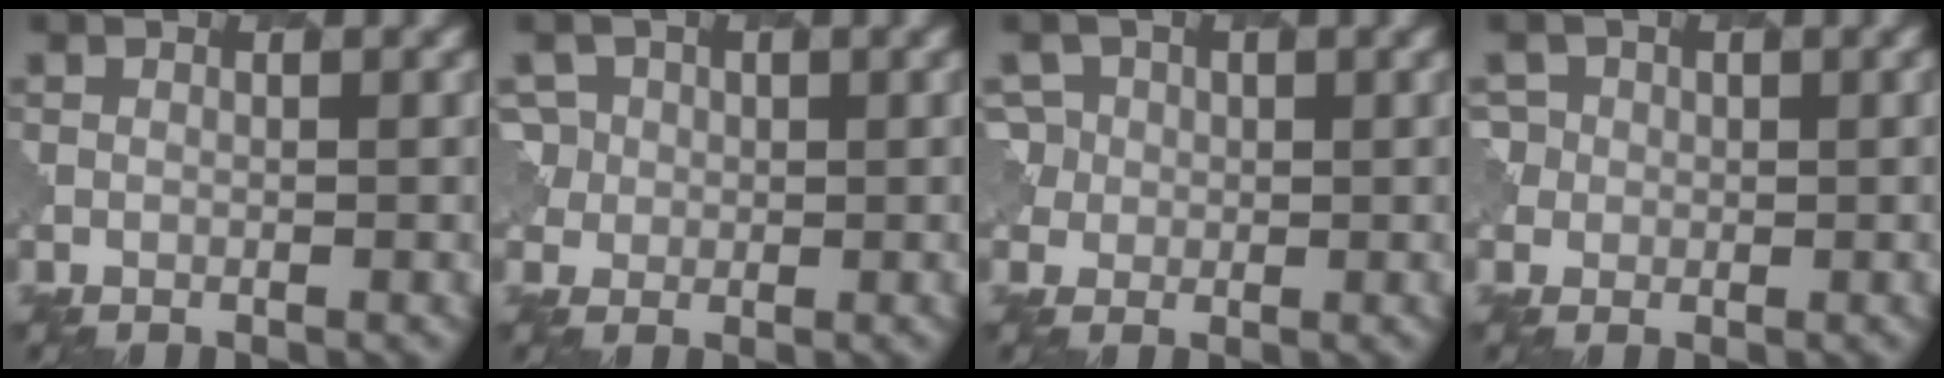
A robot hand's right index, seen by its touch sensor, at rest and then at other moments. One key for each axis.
{"total": 3.4, "fx": 0.9, "fy": 3.2, "fz": 0.8, "tx": -0.011, "ty": 0.023, "tz": -0.007}
{"total": 3.3, "fx": 0.4, "fy": 3.2, "fz": 0.7, "tx": -0.013, "ty": 0.024, "tz": -0.016}
{"total": 3.1, "fx": 0.1, "fy": 3.0, "fz": 0.9, "tx": -0.008, "ty": 0.019, "tz": -0.020}